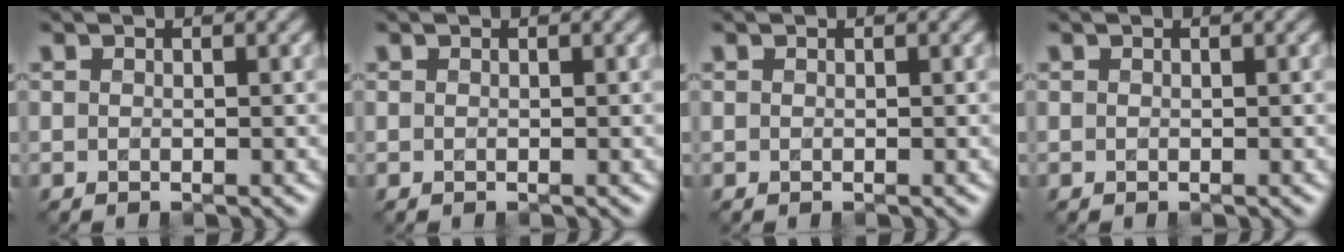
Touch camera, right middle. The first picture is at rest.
{"total": 0.0}
{"total": 0.0}
{"total": 0.0}